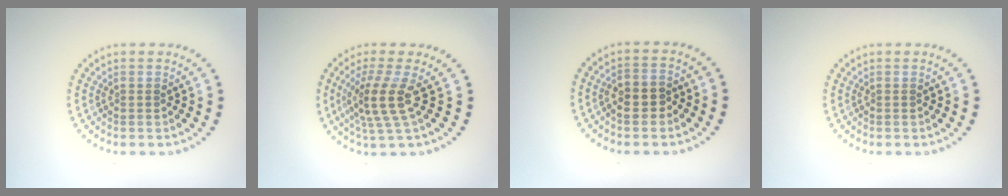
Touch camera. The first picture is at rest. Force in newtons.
{"total": 3.6, "press": 2.7, "slide": 2.5}
{"total": 2.6, "press": 2.5, "slide": 0.8}
{"total": 0.0}